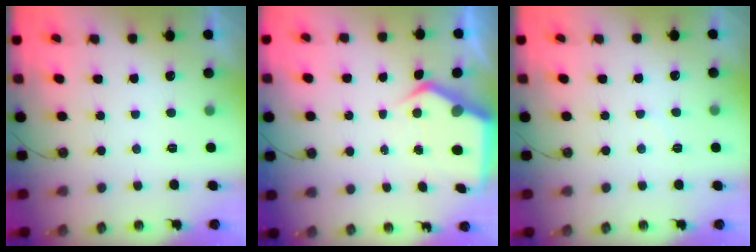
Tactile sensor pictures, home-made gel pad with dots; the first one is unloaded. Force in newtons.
{"total": 6.5, "press": 6.5, "slide": 0.6}
{"total": 4.8, "press": 4.8, "slide": 0.6}